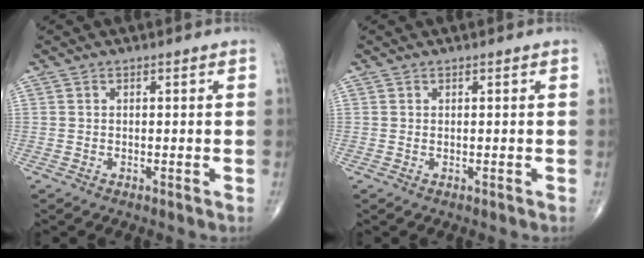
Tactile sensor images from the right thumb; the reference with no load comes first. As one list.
[{"total": 0.0}]